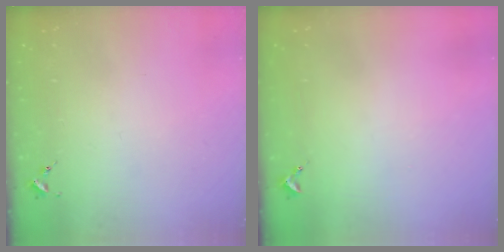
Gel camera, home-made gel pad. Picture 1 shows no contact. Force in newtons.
{"total": 0.9, "press": 0.9, "slide": 0.0}